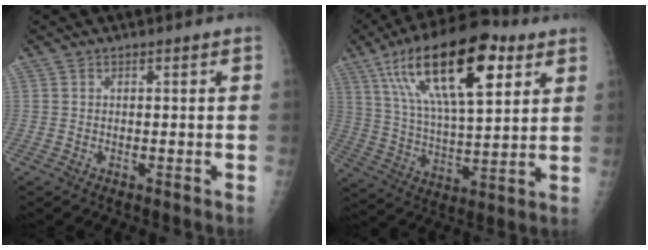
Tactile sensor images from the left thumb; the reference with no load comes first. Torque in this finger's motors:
{"motor_torque": [0.94, 0.76, 2.29, -0.48, 0.59]}